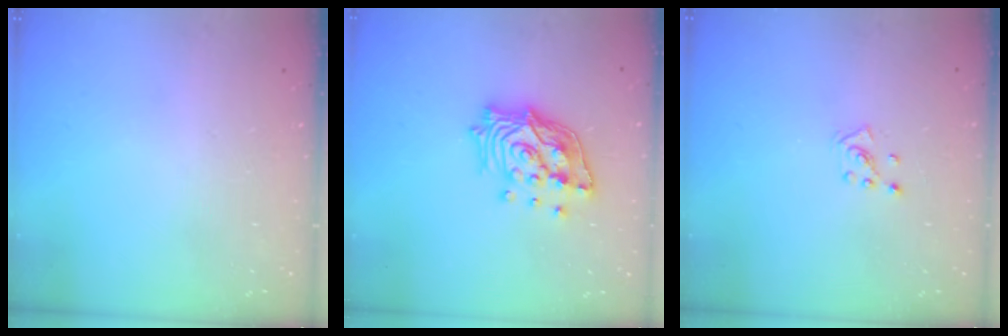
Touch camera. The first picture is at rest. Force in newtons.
{"total": 14.8, "press": 14.7, "slide": 1.6}
{"total": 2.2, "press": 2.2, "slide": 0.3}